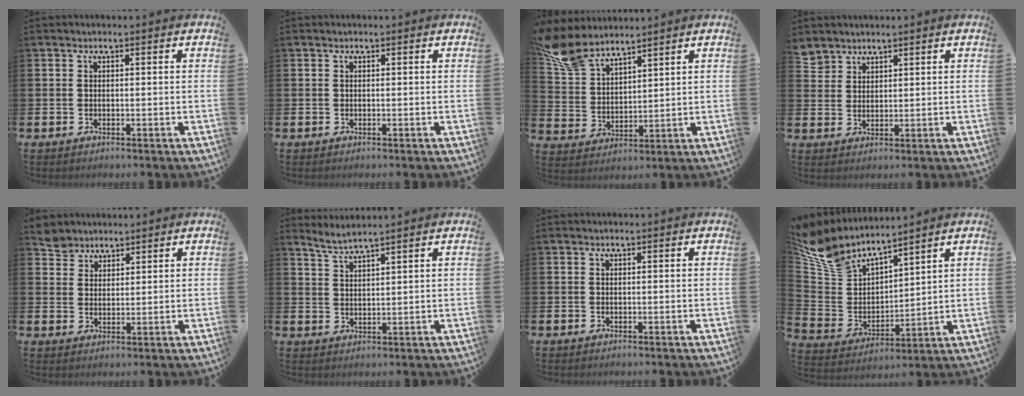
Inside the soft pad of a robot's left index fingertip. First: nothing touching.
{"total": 0.0}
{"total": 7.4, "force": [6.8, 2.3, 2.1], "torque": [-0.075, -0.021, 0.129]}
{"total": 3.4, "force": [3.2, 1.0, -0.3], "torque": [0.005, -0.014, 0.061]}
{"total": 3.9, "force": [3.6, 1.2, -0.6], "torque": [-0.003, -0.011, 0.070]}
{"total": 3.2, "force": [3.1, -0.5, 0.4], "torque": [-0.023, -0.010, 0.058]}
{"total": 0.0}
{"total": 7.5, "force": [6.7, 2.9, 1.6], "torque": [-0.080, -0.044, 0.120]}